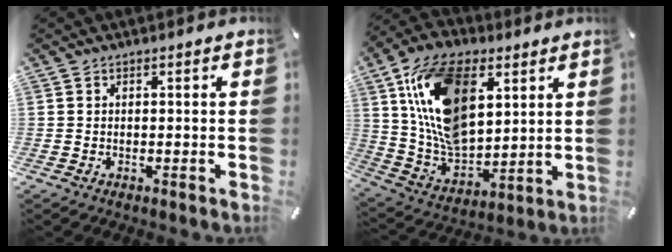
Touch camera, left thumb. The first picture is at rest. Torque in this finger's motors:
{"motor_torque": [2.11, 2.38, 1.62, -1.14, 0.47]}